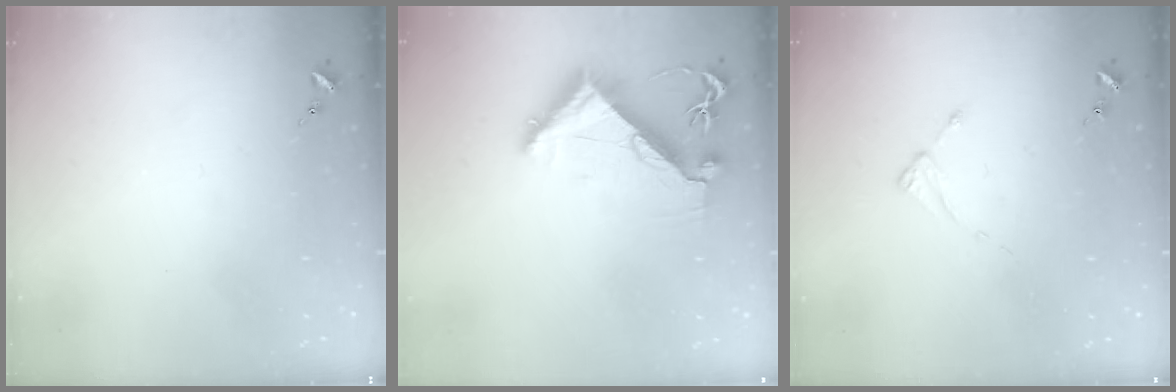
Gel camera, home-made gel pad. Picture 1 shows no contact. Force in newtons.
{"total": 7.9, "press": 7.8, "slide": 1.0}
{"total": 2.0, "press": 2.0, "slide": 0.3}